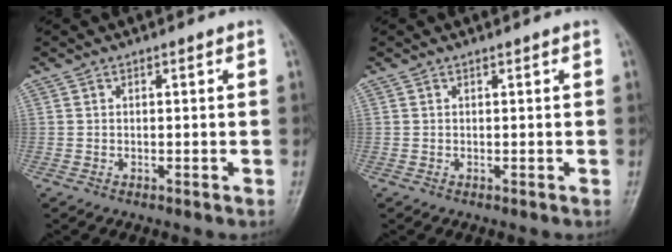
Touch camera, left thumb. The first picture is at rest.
{"total": 0.0}